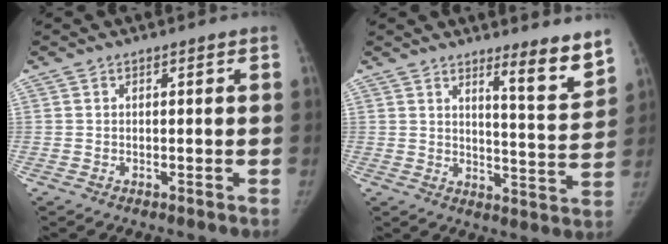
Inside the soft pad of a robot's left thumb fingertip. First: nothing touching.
{"total": 8.6, "force": [6.5, 0.6, 5.7], "torque": [-0.066, -0.060, 0.095]}